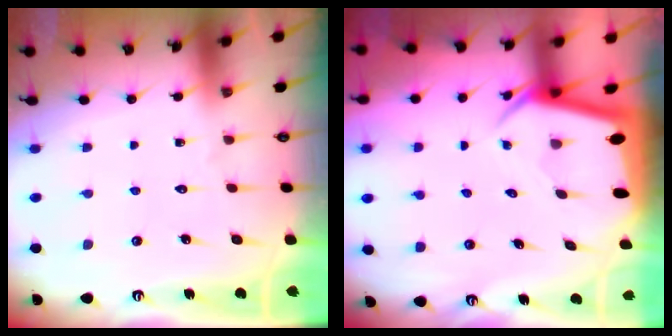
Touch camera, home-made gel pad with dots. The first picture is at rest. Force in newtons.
{"total": 4.0, "press": 4.0, "slide": 0.3}